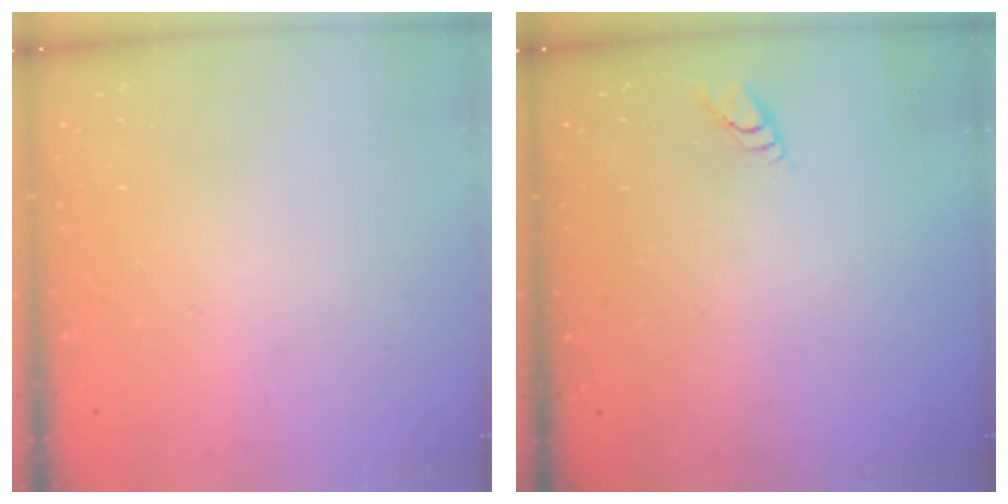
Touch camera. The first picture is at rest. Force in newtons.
{"total": 2.7, "press": 2.7, "slide": 0.3}